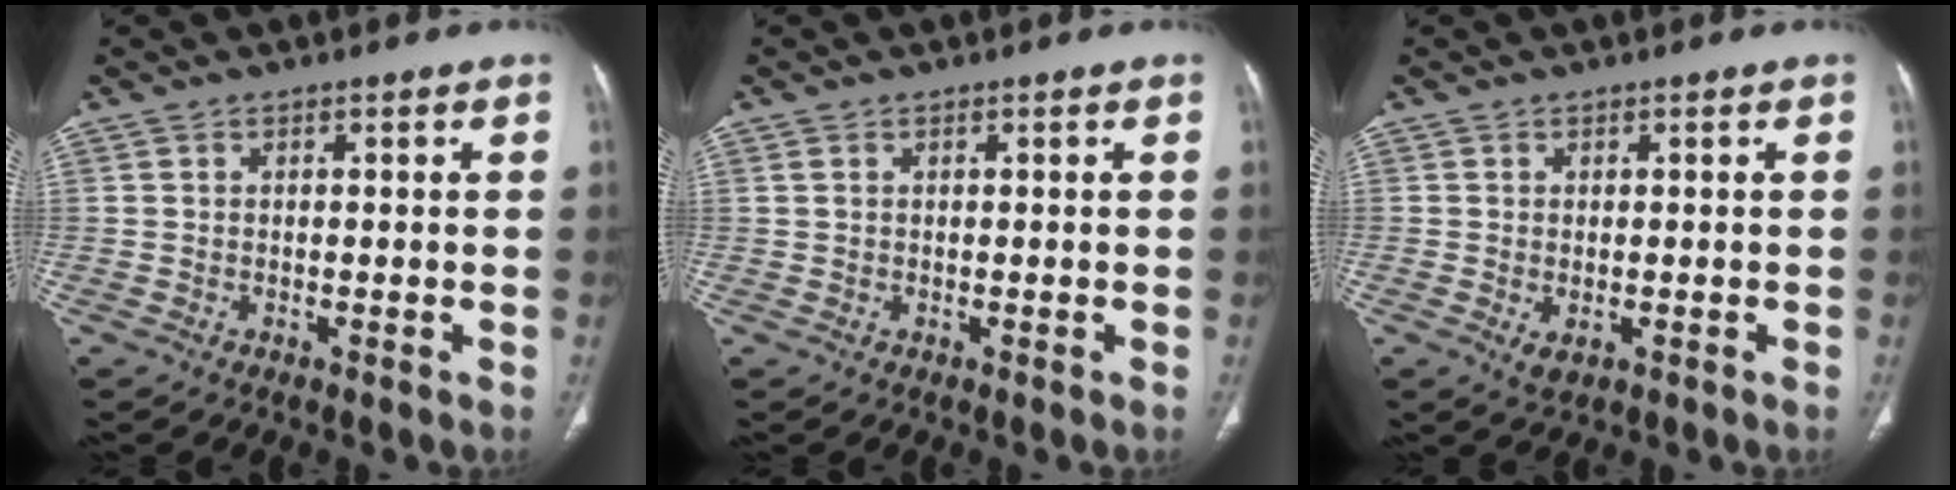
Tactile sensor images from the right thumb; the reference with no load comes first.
{"total": 0.5, "force": [0.2, 0.3, 0.3], "torque": [-0.007, 0.009, 0.006]}
{"total": 2.1, "force": [-0.5, 1.3, 1.6], "torque": [-0.028, -0.004, -0.001]}